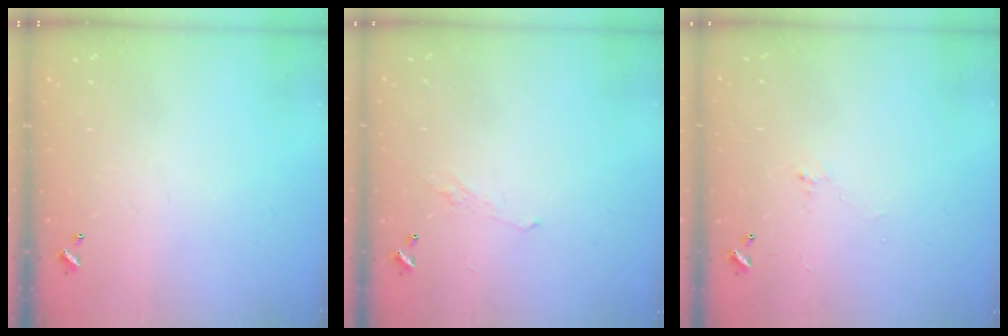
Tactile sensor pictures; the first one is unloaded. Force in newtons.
{"total": 1.1, "press": 0.8, "slide": 0.7}
{"total": 0.6, "press": 0.3, "slide": 0.5}